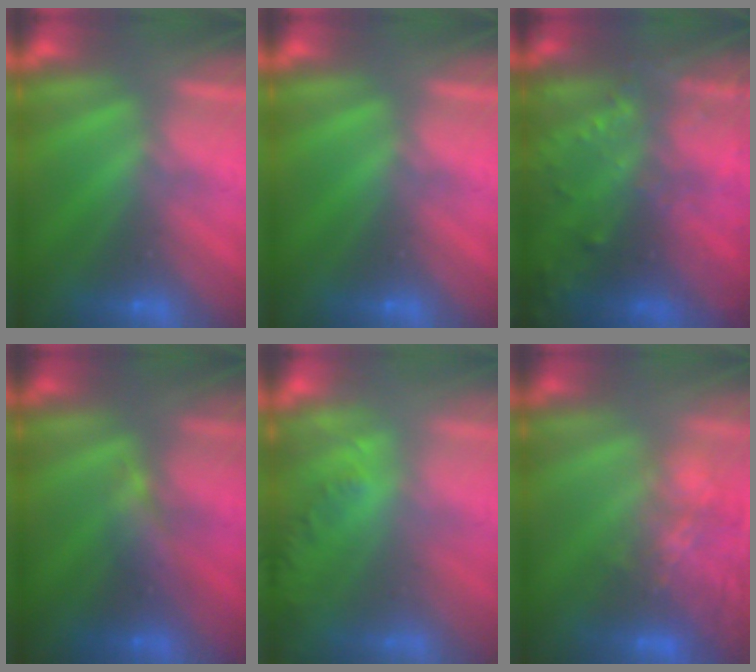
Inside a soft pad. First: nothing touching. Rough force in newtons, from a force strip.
{"total": 0.0}
{"total": 8.9}
{"total": 2.3}
{"total": 1.5}
{"total": 7.7}